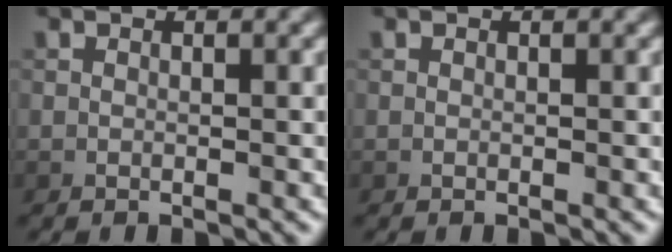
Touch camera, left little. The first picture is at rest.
{"total": 0.0}